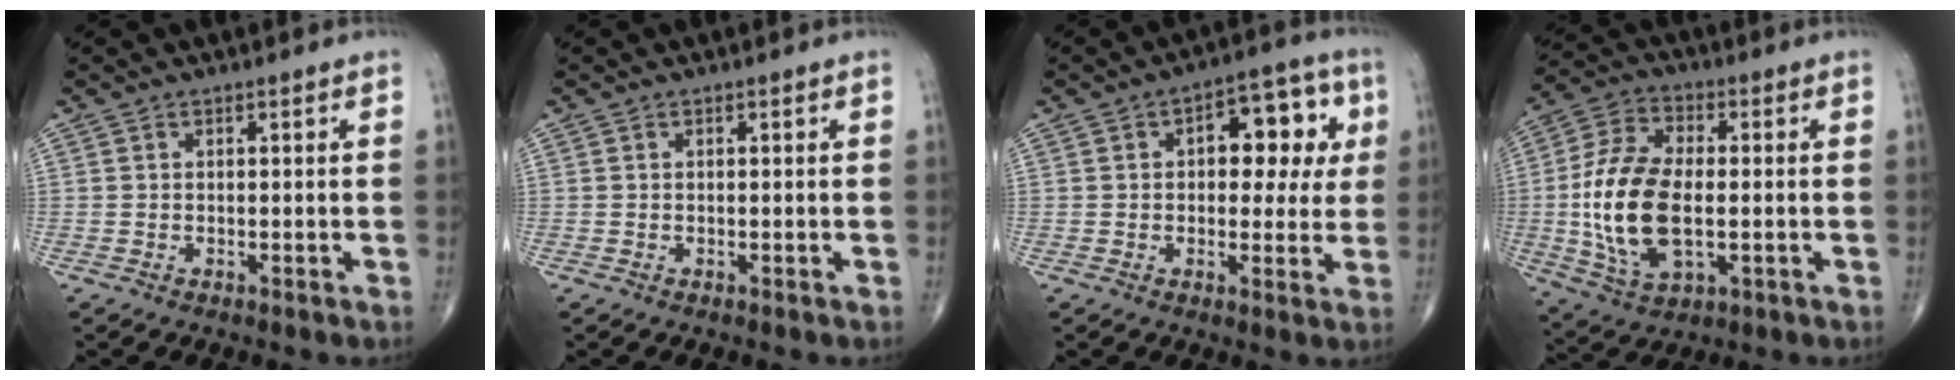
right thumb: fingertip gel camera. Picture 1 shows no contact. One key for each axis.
{"total": 0.0}
{"total": 12.4, "fx": 2.8, "fy": 6.9, "fz": 10.0, "tx": -0.082, "ty": 0.018, "tz": 0.032}
{"total": 17.6, "fx": -1.5, "fy": 9.2, "fz": 14.9, "tx": -0.301, "ty": 0.004, "tz": -0.023}